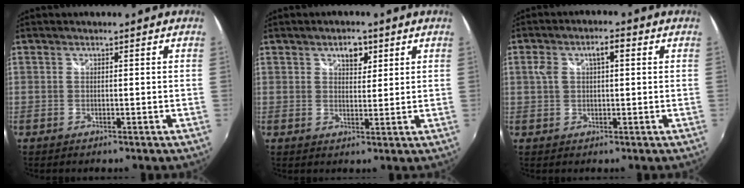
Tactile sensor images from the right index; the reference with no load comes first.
{"total": 3.9, "force": [2.1, 2.3, 2.3], "torque": [-0.031, 0.008, 0.034]}
{"total": 4.9, "force": [1.2, 2.5, 4.1], "torque": [-0.075, 0.015, 0.023]}